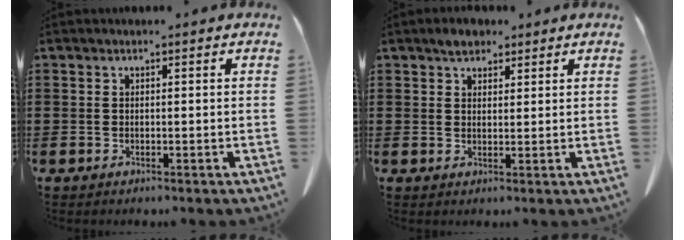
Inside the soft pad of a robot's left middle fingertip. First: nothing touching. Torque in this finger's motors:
{"motor_torque": [0.18, -0.08, 0.06, 0.02]}